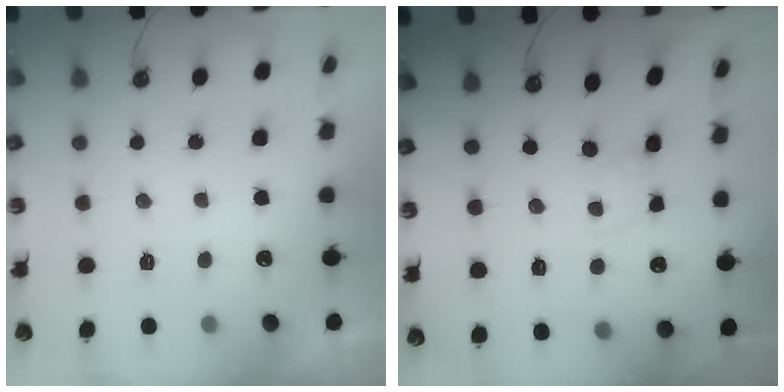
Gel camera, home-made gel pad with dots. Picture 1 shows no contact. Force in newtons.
{"total": 1.2, "press": 1.2, "slide": 0.2}